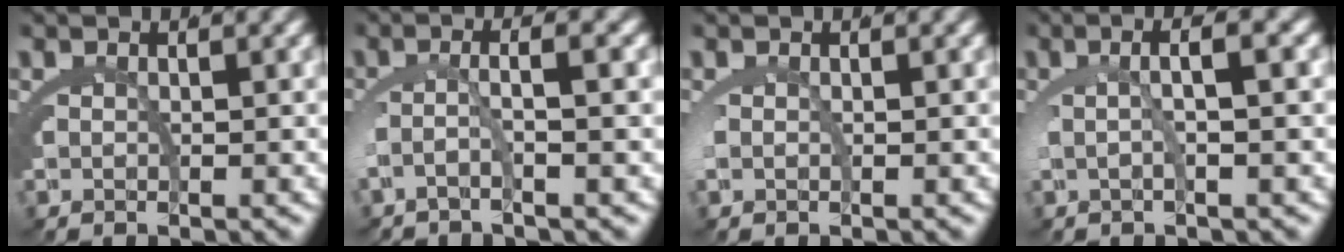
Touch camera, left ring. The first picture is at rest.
{"total": 2.7, "force": [-1.0, -0.2, 2.5], "torque": [-0.055, -0.003, -0.015]}
{"total": 0.5, "force": [-0.1, 0.1, 0.5], "torque": [-0.023, -0.005, 0.003]}
{"total": 3.3, "force": [0.4, 0.0, 3.2], "torque": [-0.054, 0.012, 0.004]}